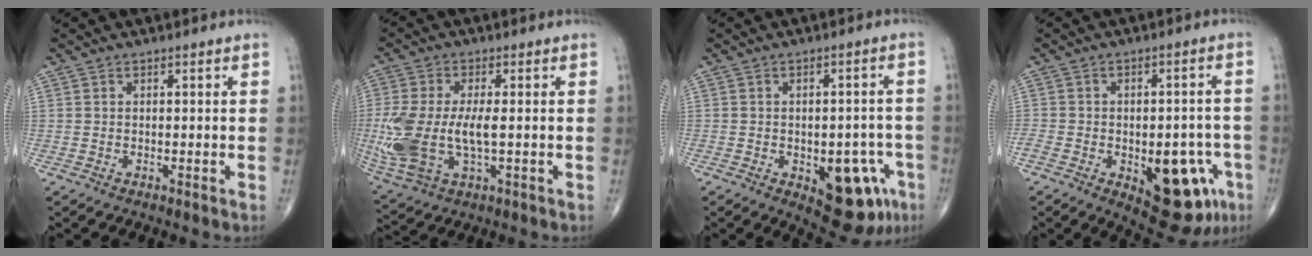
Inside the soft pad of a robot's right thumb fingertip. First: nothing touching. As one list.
[{"total": 15.0, "force": [-1.2, 7.1, 13.1], "torque": [-0.314, -0.012, -0.011]}, {"total": 12.9, "force": [-5.0, 6.4, 10.0], "torque": [-0.084, 0.023, -0.050]}, {"total": 16.7, "force": [-6.7, 8.1, 13.0], "torque": [-0.153, 0.026, -0.077]}]